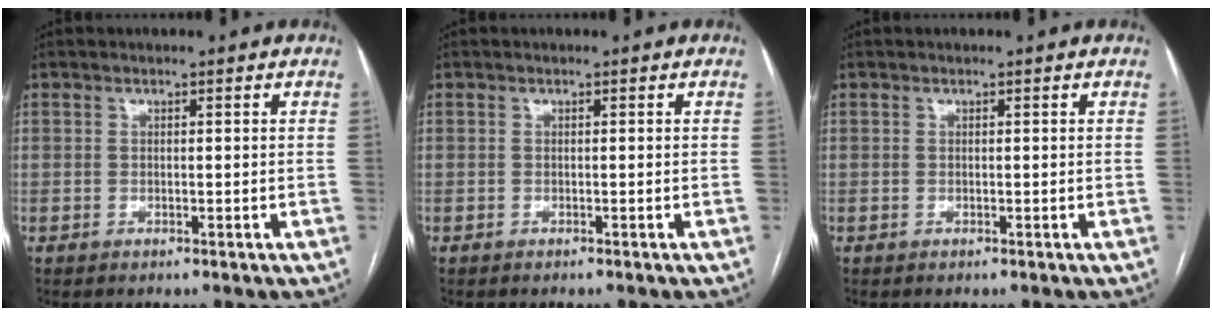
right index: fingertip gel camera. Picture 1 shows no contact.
{"total": 0.0}
{"total": 0.0}